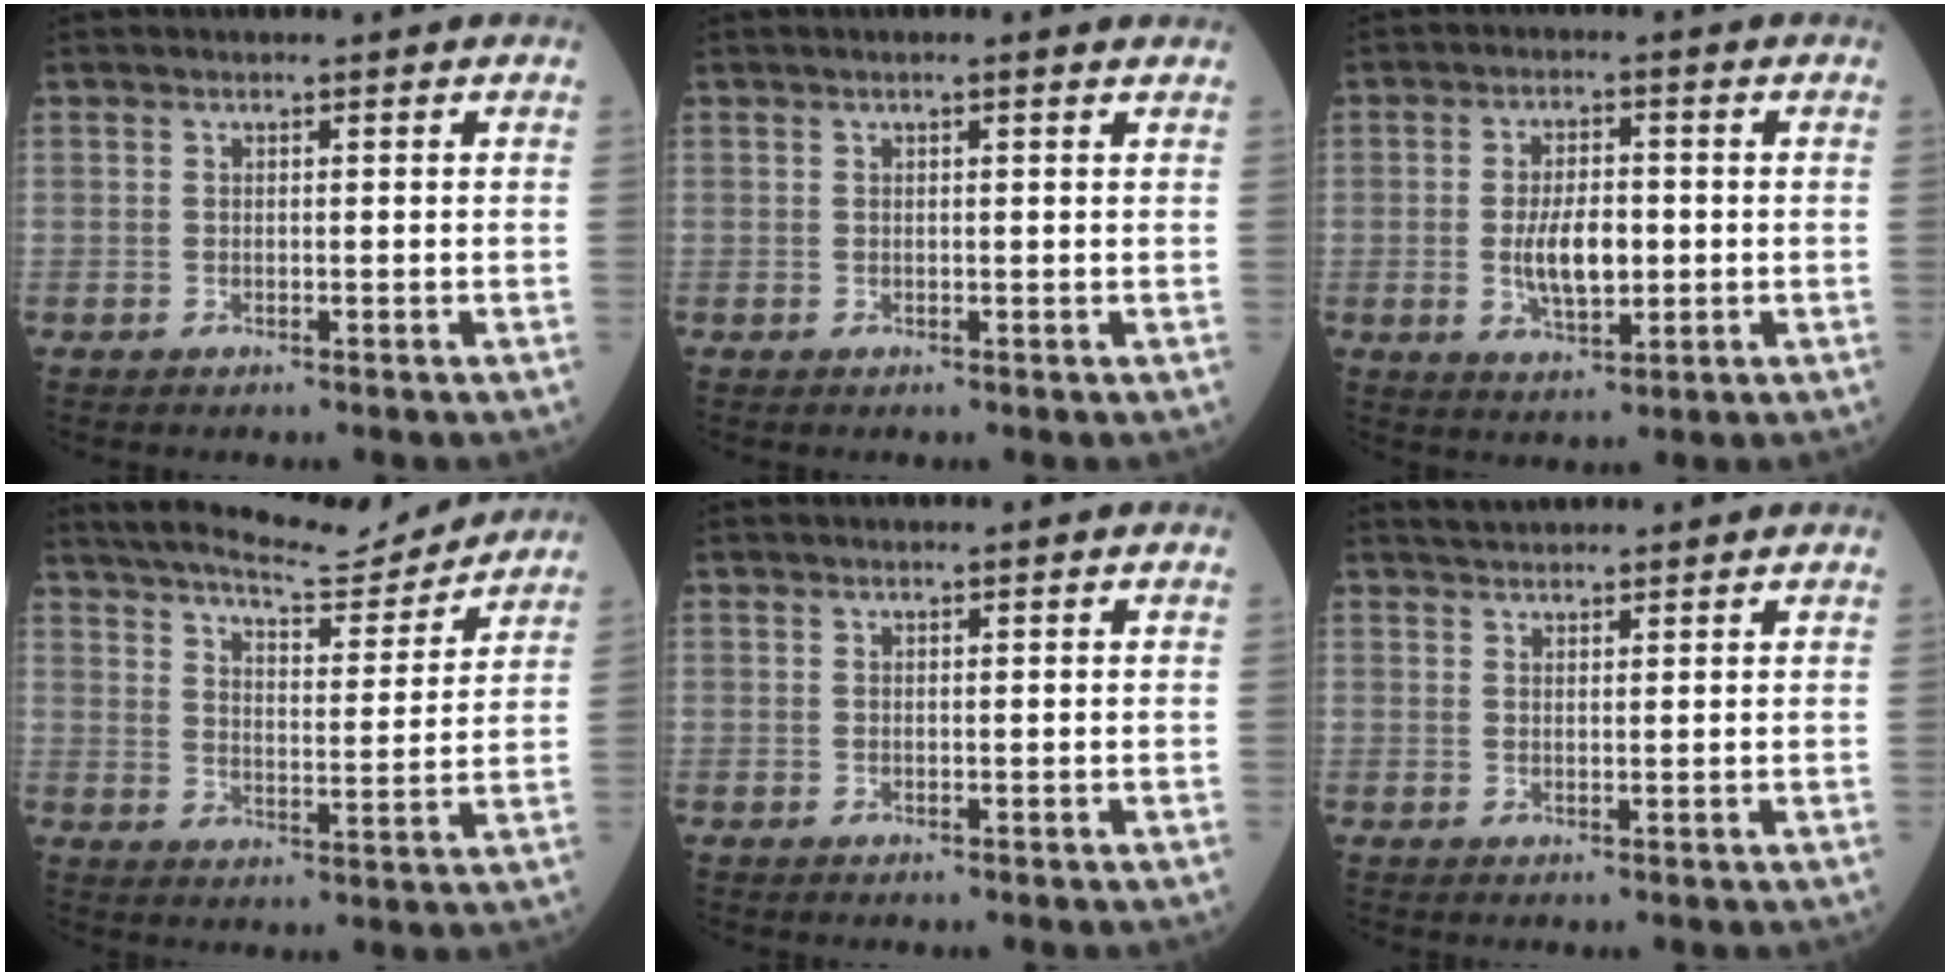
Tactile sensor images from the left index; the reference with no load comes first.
{"total": 2.2, "force": [1.8, 0.4, 1.2], "torque": [-0.018, 0.018, 0.025]}
{"total": 7.1, "force": [-0.5, 3.3, 6.3], "torque": [-0.124, 0.000, -0.003]}
{"total": 15.3, "force": [14.2, 2.2, 5.2], "torque": [-0.088, 0.000, 0.210]}
{"total": 0.8, "force": [0.7, 0.2, 0.3], "torque": [-0.009, 0.008, 0.012]}
{"total": 5.4, "force": [5.0, 1.2, 1.7], "torque": [-0.025, 0.037, 0.086]}